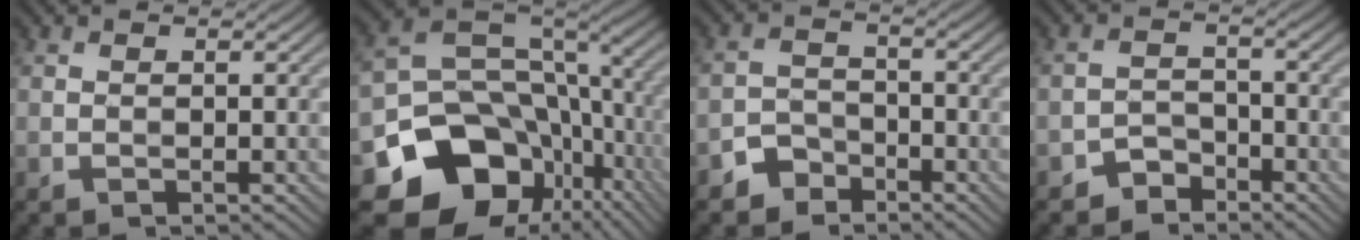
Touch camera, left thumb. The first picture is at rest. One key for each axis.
{"total": 17.9, "fx": -7.3, "fy": 13.9, "fz": 8.6, "tx": -0.191, "ty": -0.035, "tz": -0.098}
{"total": 3.7, "fx": -2.8, "fy": 2.3, "fz": 0.8, "tx": -0.008, "ty": 0.006, "tz": -0.062}
{"total": 3.2, "fx": -2.6, "fy": 1.7, "fz": 0.6, "tx": -0.003, "ty": 0.010, "tz": -0.056}